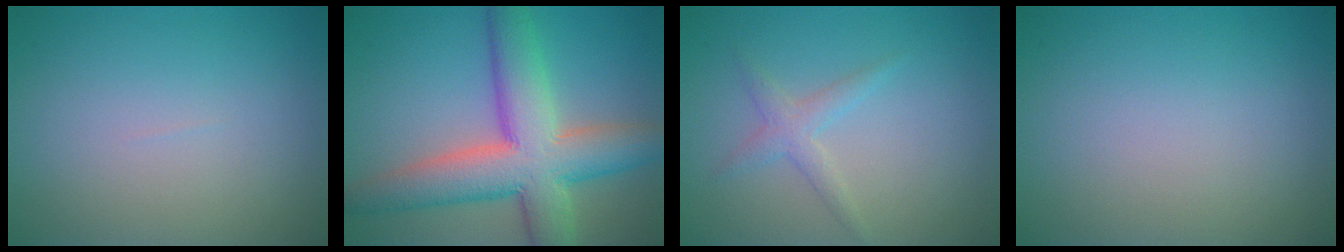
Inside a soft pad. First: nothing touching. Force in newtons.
{"total": 9.9, "press": 9.9, "slide": 0.5}
{"total": 1.9, "press": 1.9, "slide": 0.0}
{"total": 0.0}